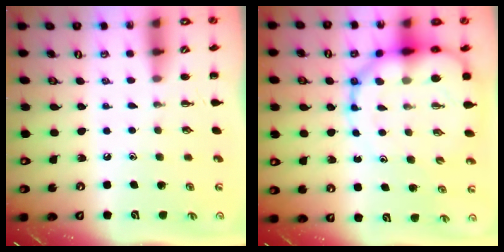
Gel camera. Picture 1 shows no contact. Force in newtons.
{"total": 16.1, "press": 15.4, "slide": 4.5}